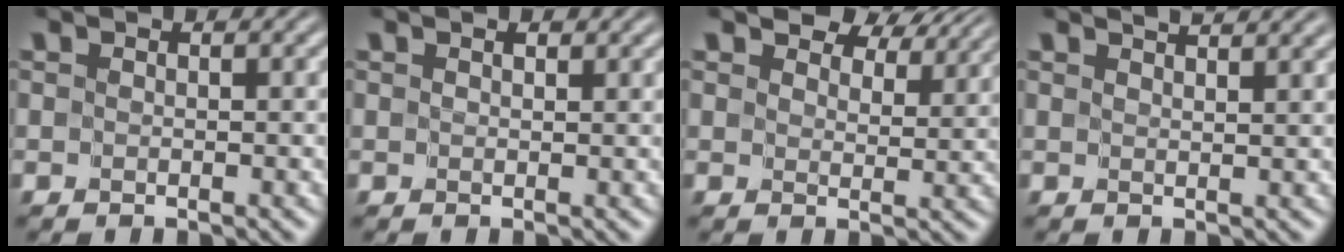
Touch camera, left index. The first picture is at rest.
{"total": 0.7, "force": [0.5, 0.3, 0.4], "torque": [-0.003, 0.003, 0.007]}
{"total": 5.7, "force": [4.8, 2.2, 2.2], "torque": [-0.037, -0.003, 0.065]}
{"total": 2.7, "force": [2.5, 0.4, 1.0], "torque": [0.004, 0.006, 0.019]}